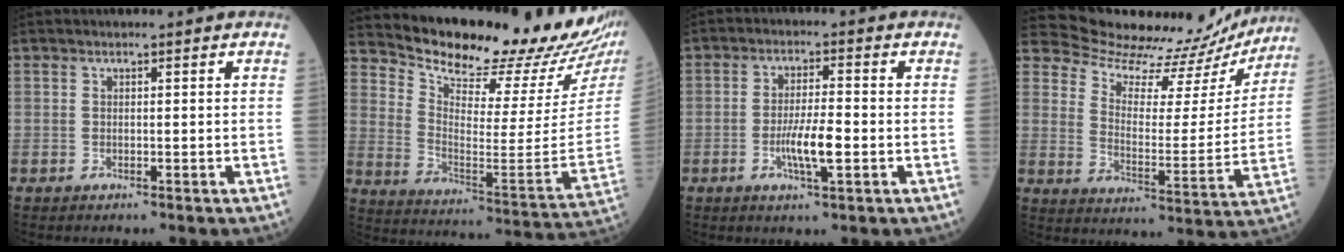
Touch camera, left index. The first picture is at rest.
{"total": 21.9, "force": [20.1, 1.6, 8.4], "torque": [-0.155, -0.107, 0.279]}
{"total": 5.7, "force": [-1.6, 0.8, 5.4], "torque": [-0.106, -0.005, -0.029]}
{"total": 20.2, "force": [19.6, 4.0, 2.4], "torque": [-0.033, -0.063, 0.248]}